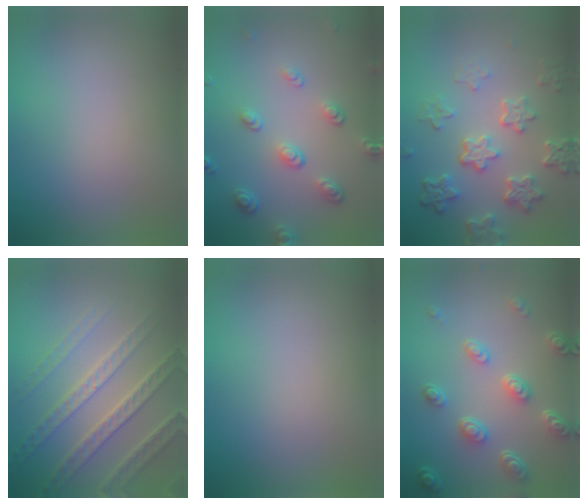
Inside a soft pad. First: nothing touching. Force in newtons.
{"total": 3.6, "press": 2.8, "slide": 2.3}
{"total": 6.1, "press": 4.5, "slide": 4.1}
{"total": 6.2, "press": 5.0, "slide": 3.8}
{"total": 0.0}
{"total": 5.1, "press": 3.8, "slide": 3.3}